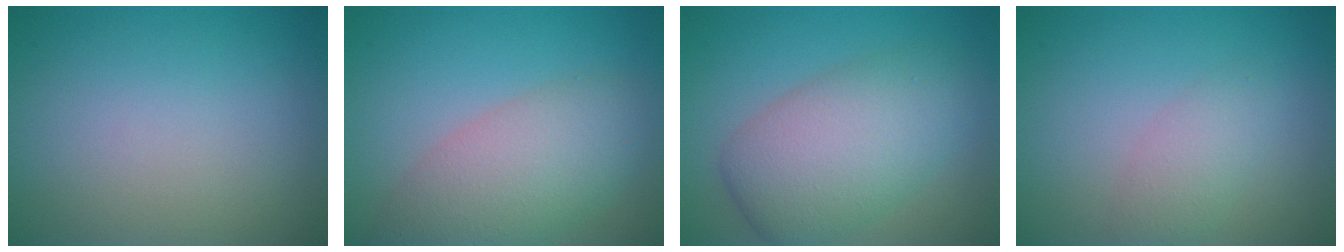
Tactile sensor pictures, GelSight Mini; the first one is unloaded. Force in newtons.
{"total": 6.3, "press": 6.2, "slide": 0.8}
{"total": 7.5, "press": 7.5, "slide": 0.2}
{"total": 2.2, "press": 2.2, "slide": 0.2}